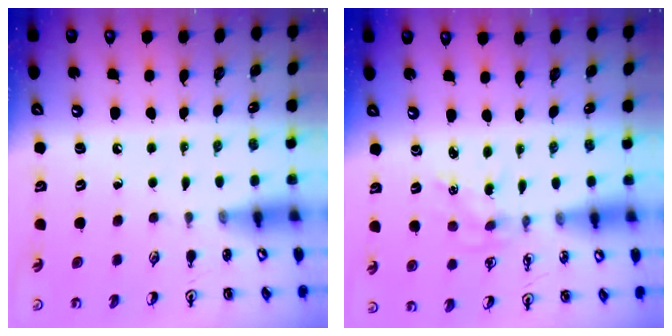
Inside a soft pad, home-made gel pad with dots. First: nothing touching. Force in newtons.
{"total": 0.6, "press": 0.6, "slide": 0.1}